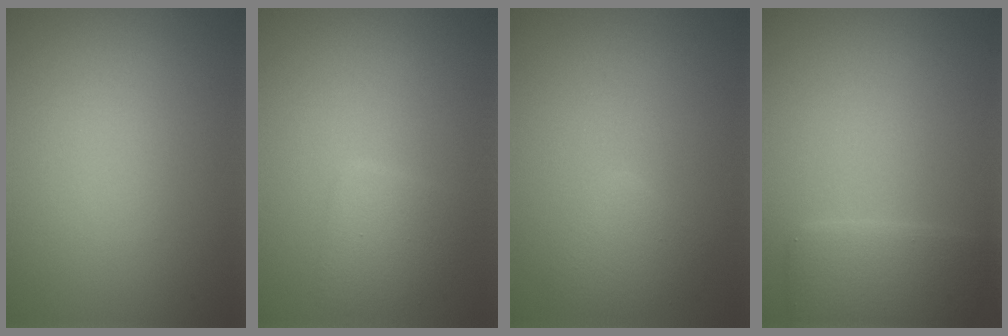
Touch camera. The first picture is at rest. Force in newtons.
{"total": 2.3, "press": 2.3, "slide": 0.1}
{"total": 2.2, "press": 2.2, "slide": 0.1}
{"total": 3.5, "press": 3.5, "slide": 0.1}